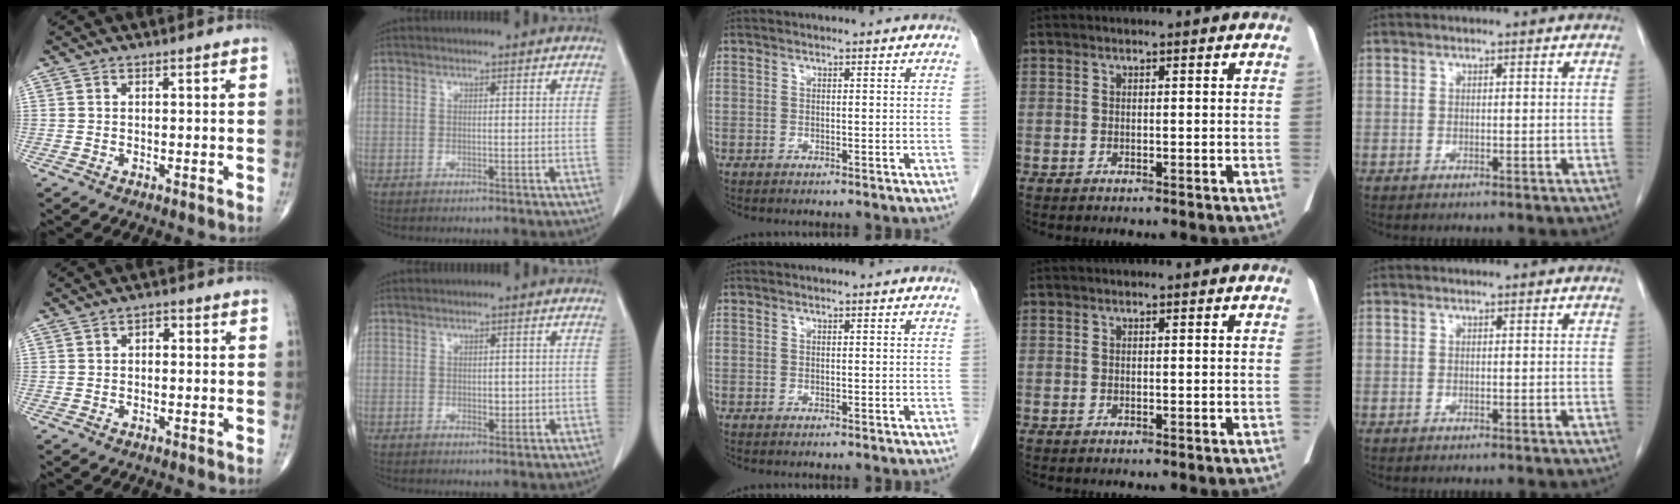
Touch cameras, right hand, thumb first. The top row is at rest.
{"thumb": {"total": 1.8, "force": [0.2, 1.2, 1.3], "torque": [-0.012, 0.009, -0.001]}, "index": {"total": 1.8, "force": [-0.1, 1.1, 1.4], "torque": [-0.018, -0.001, 0.002]}}